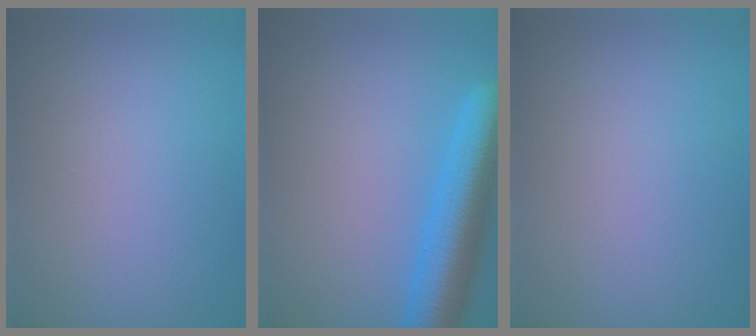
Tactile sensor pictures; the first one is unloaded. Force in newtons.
{"total": 7.0, "press": 7.0, "slide": 0.3}
{"total": 0.0}